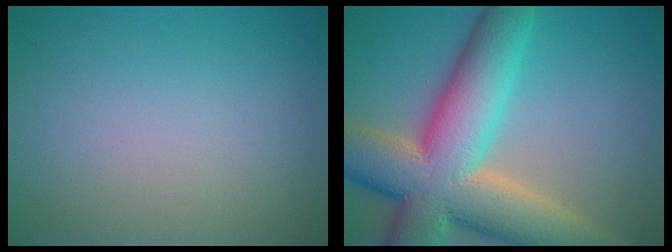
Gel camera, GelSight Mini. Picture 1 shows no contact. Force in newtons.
{"total": 14.3, "press": 14.2, "slide": 1.1}